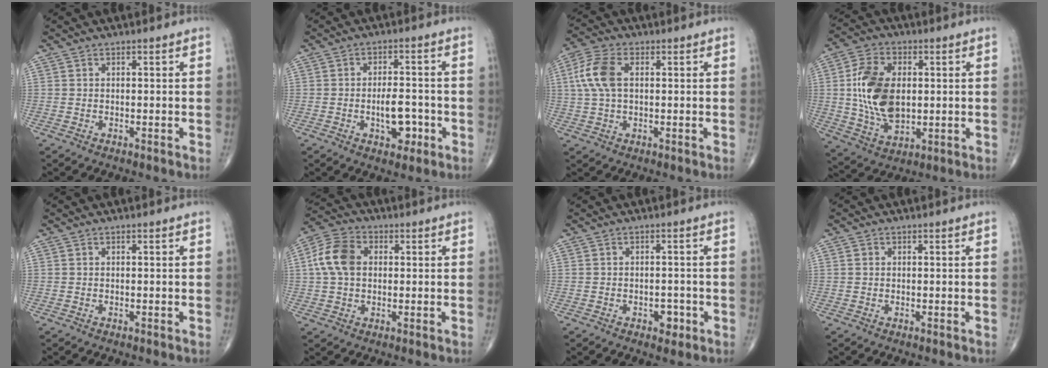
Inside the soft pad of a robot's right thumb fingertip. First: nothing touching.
{"total": 6.5, "force": [-1.9, 3.4, 5.1], "torque": [-0.065, 0.014, -0.025]}
{"total": 8.3, "force": [1.5, 4.7, 6.7], "torque": [-0.160, 0.015, 0.027]}
{"total": 14.9, "force": [1.1, 9.3, 11.7], "torque": [-0.208, -0.004, 0.026]}
{"total": 0.0}
{"total": 9.0, "force": [1.2, 6.4, 6.2], "torque": [-0.124, 0.019, 0.017]}
{"total": 2.8, "force": [-1.2, 1.8, 1.8], "torque": [-0.011, 0.005, -0.013]}
{"total": 0.6, "force": [0.1, 0.5, 0.2], "torque": [-0.001, 0.001, 0.002]}